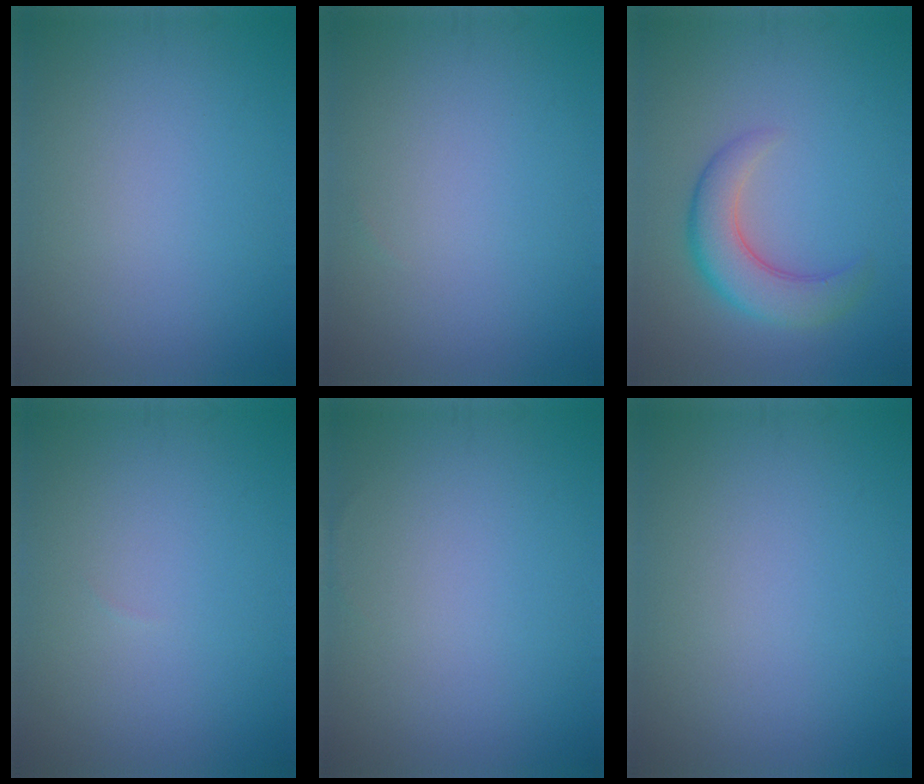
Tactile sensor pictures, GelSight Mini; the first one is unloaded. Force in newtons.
{"total": 0.0}
{"total": 4.9, "press": 4.9, "slide": 0.2}
{"total": 0.0}
{"total": 0.0}
{"total": 0.0}